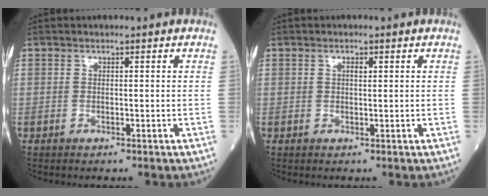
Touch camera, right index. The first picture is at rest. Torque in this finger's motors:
{"motor_torque": [-0.07, 0.02, -0.02, 0.00]}